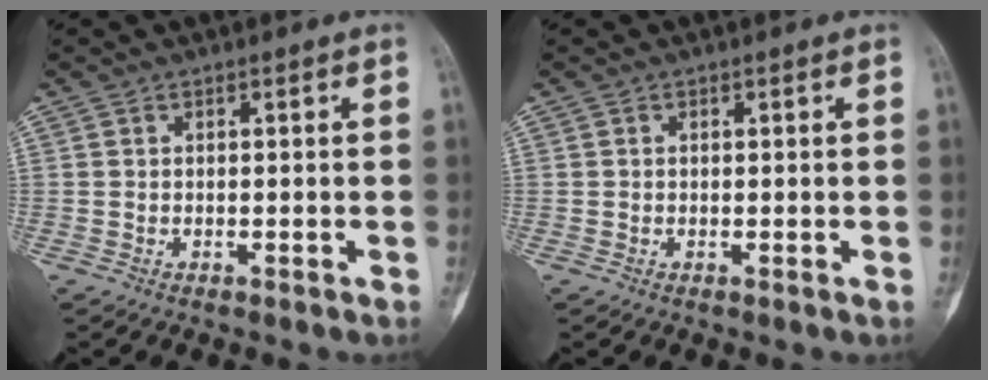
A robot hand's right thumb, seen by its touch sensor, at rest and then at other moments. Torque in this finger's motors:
{"motor_torque": [0.17, 0.38, -0.19, -0.02, -0.03]}